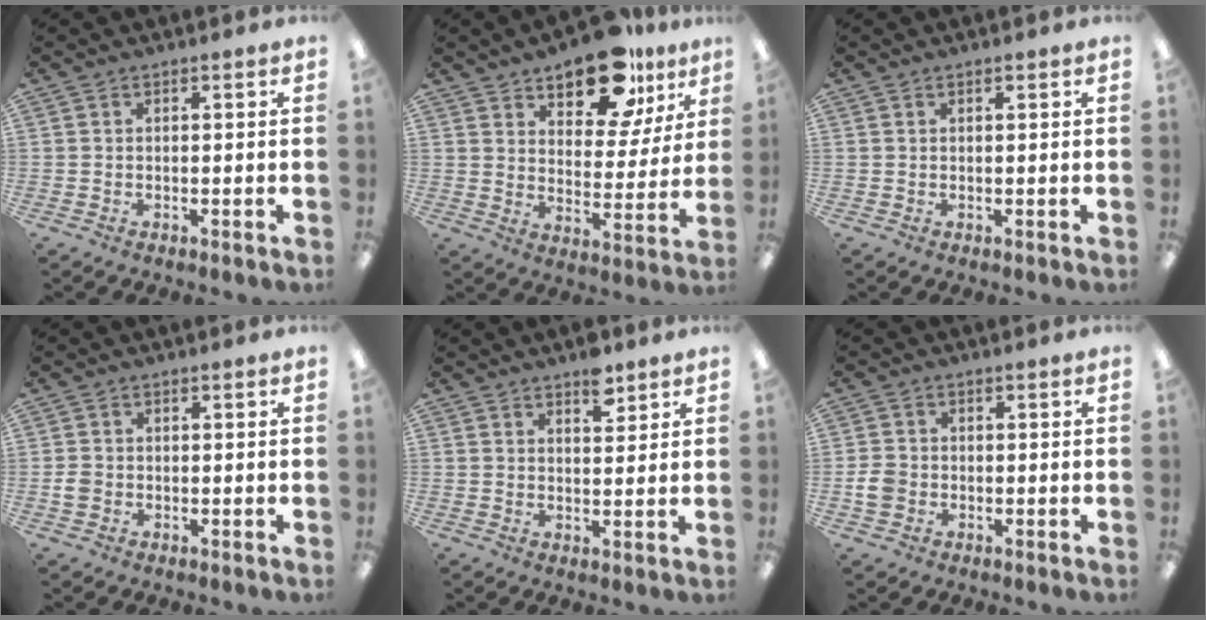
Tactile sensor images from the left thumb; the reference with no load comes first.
{"total": 16.5, "force": [12.1, 7.5, 8.2], "torque": [-0.122, -0.066, 0.210]}
{"total": 0.6, "force": [0.5, 0.2, 0.2], "torque": [-0.006, 0.001, 0.009]}
{"total": 2.2, "force": [-0.3, 1.9, 1.1], "torque": [-0.010, 0.001, -0.007]}
{"total": 5.8, "force": [4.0, 2.8, 3.2], "torque": [-0.023, -0.024, 0.063]}
{"total": 4.1, "force": [-0.8, 3.4, 2.0], "torque": [-0.039, 0.007, -0.015]}